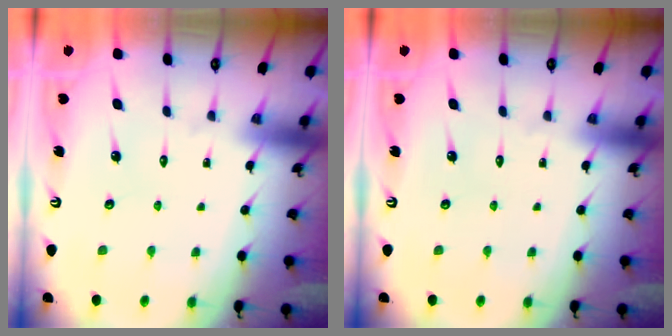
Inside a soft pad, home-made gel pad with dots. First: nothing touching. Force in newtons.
{"total": 0.0}